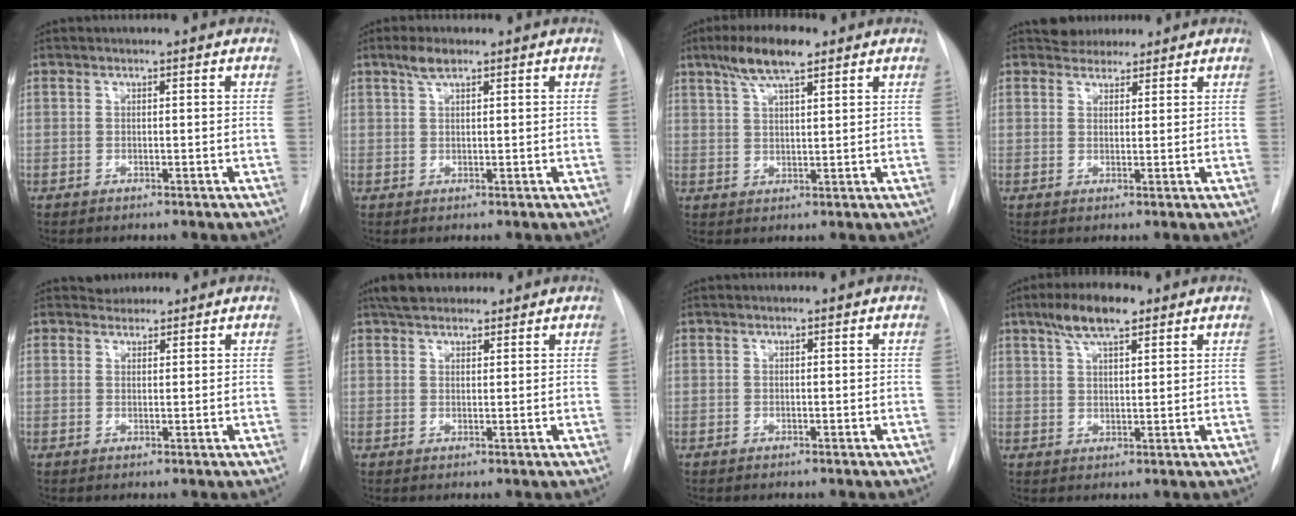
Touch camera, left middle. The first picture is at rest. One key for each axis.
{"total": 2.4, "fx": 1.7, "fy": 0.7, "fz": 1.6, "tx": -0.033, "ty": 0.006, "tz": 0.033}
{"total": 7.2, "fx": 4.8, "fy": 1.4, "fz": 5.2, "tx": -0.103, "ty": 0.014, "tz": 0.087}
{"total": 3.2, "fx": 2.8, "fy": 1.5, "fz": 0.1, "tx": 0.001, "ty": 0.012, "tz": 0.044}
{"total": 1.9, "fx": 1.6, "fy": 0.8, "fz": -0.4, "tx": 0.007, "ty": 0.008, "tz": 0.025}
{"total": 5.8, "fx": 4.7, "fy": 2.4, "fz": 2.2, "tx": -0.034, "ty": 0.027, "tz": 0.081}
{"total": 0.0}
{"total": 7.1, "fx": 4.7, "fy": 1.9, "fz": 5.0, "tx": -0.098, "ty": 0.016, "tz": 0.083}